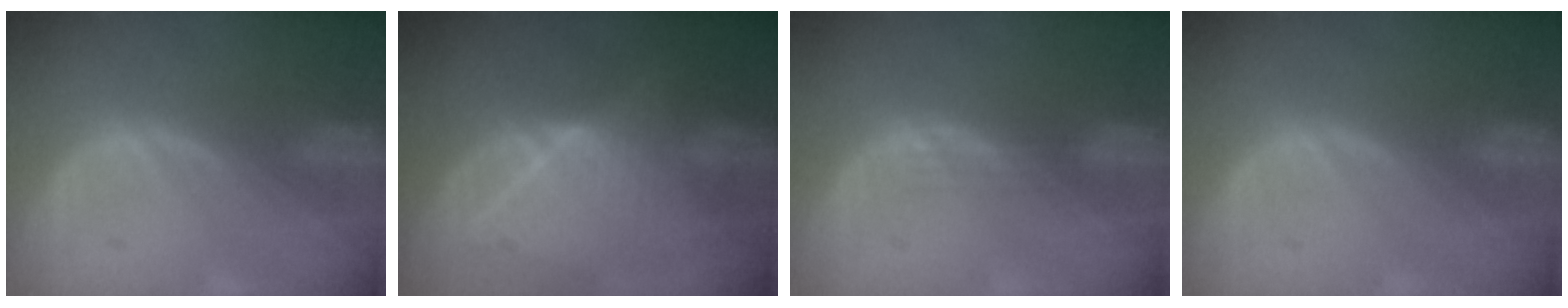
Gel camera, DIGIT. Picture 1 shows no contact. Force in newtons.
{"total": 9.2, "press": 8.2, "slide": 4.0}
{"total": 1.5, "press": 1.5, "slide": 0.3}
{"total": 0.0}